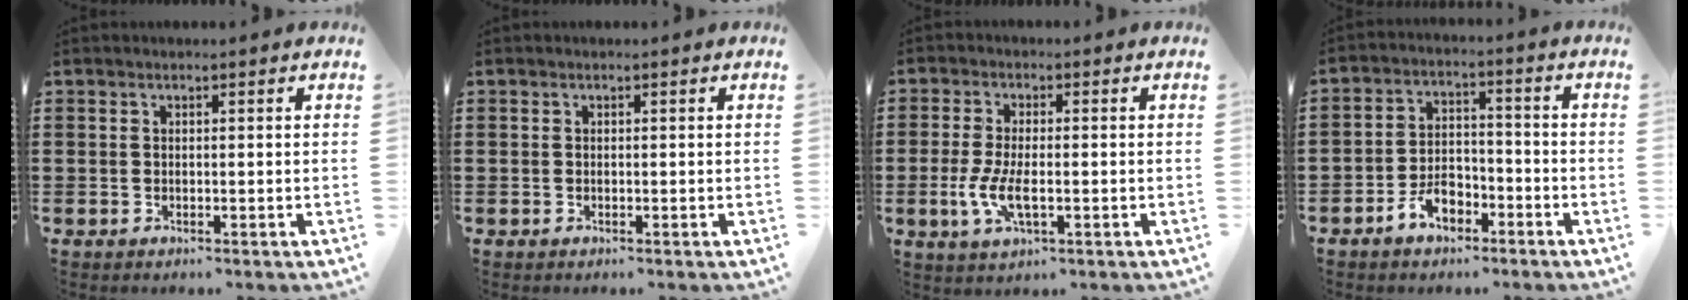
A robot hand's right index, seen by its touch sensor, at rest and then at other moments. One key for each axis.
{"total": 0.0}
{"total": 5.3, "fx": -1.5, "fy": 1.9, "fz": 4.8, "tx": -0.109, "ty": -0.010, "tz": -0.033}
{"total": 5.2, "fx": -3.4, "fy": 3.0, "fz": 2.5, "tx": -0.054, "ty": 0.011, "tz": -0.067}